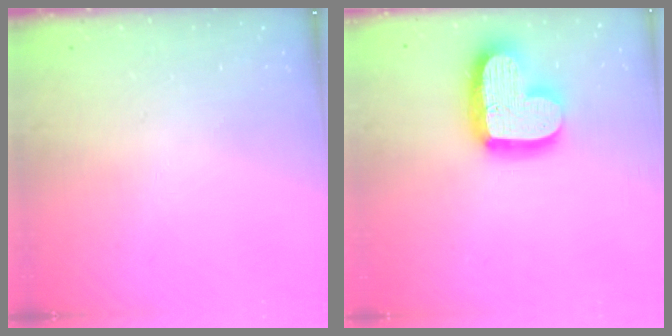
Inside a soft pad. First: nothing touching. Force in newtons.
{"total": 19.2, "press": 19.1, "slide": 1.4}